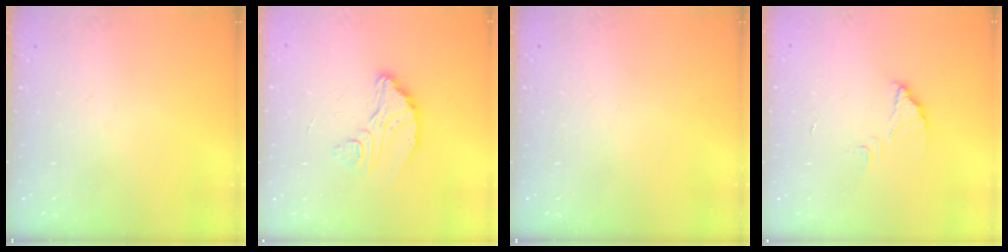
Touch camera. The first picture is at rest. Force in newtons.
{"total": 10.4, "press": 10.4, "slide": 0.8}
{"total": 0.0}
{"total": 2.9, "press": 2.9, "slide": 0.2}